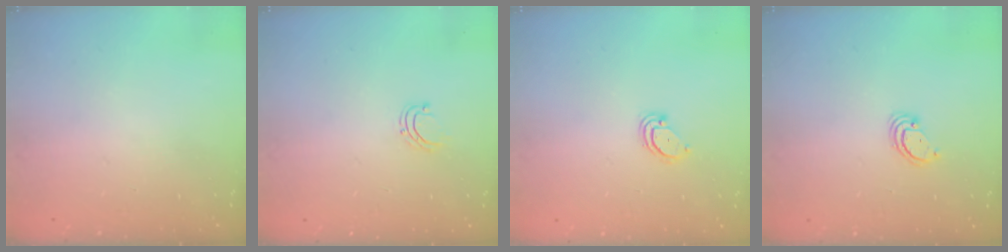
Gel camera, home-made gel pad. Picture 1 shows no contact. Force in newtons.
{"total": 4.3, "press": 4.3, "slide": 0.3}
{"total": 3.0, "press": 3.0, "slide": 0.2}
{"total": 2.4, "press": 2.4, "slide": 0.2}